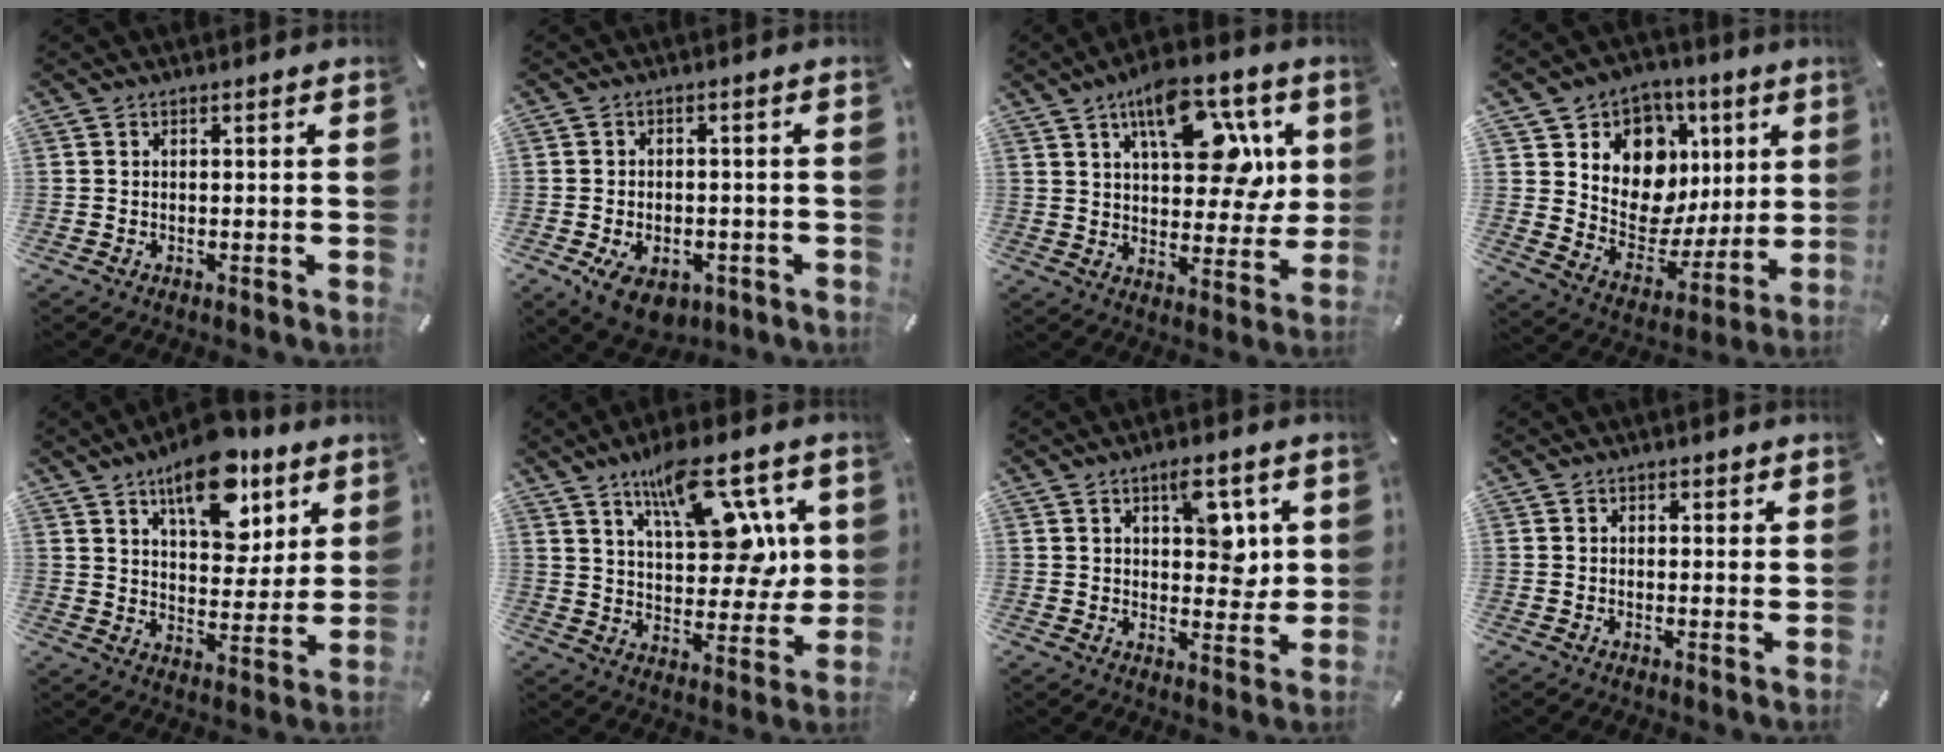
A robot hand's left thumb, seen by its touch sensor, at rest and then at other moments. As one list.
[{"total": 7.0, "force": [-2.9, 4.8, 4.2], "torque": [-0.075, 0.008, -0.048]}, {"total": 17.7, "force": [7.8, 9.4, 12.8], "torque": [-0.178, -0.023, 0.131]}, {"total": 13.7, "force": [4.2, 11.5, 6.2], "torque": [-0.089, -0.038, 0.082]}, {"total": 16.8, "force": [10.7, 8.8, 9.6], "torque": [-0.123, -0.059, 0.180]}, {"total": 18.0, "force": [9.7, 8.8, 12.3], "torque": [-0.180, -0.043, 0.165]}, {"total": 8.8, "force": [3.6, 4.9, 6.3], "torque": [-0.070, -0.015, 0.056]}, {"total": 1.4, "force": [1.0, 0.9, 0.4], "torque": [0.001, -0.003, 0.018]}]